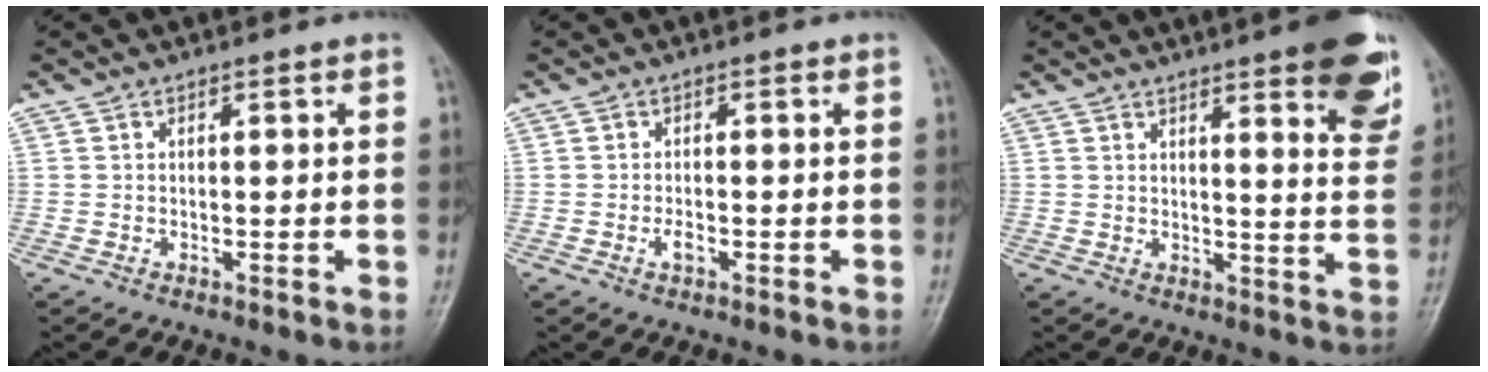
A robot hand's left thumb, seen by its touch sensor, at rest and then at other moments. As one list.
[{"total": 1.7, "force": [-0.7, 0.9, 1.3], "torque": [-0.023, 0.002, -0.015]}, {"total": 12.6, "force": [7.1, 2.7, 10.0], "torque": [-0.098, -0.036, 0.085]}]